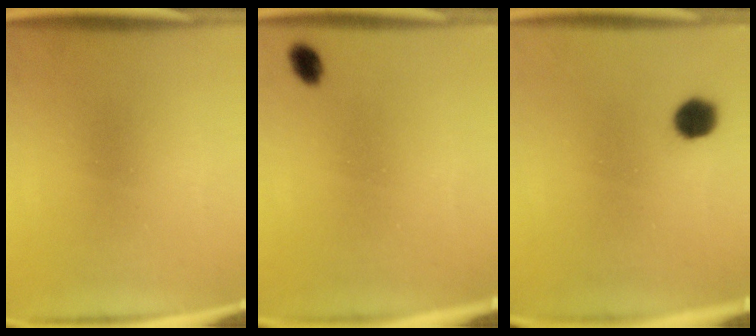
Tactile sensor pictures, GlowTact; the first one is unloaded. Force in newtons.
{"total": 2.2}
{"total": 4.8}